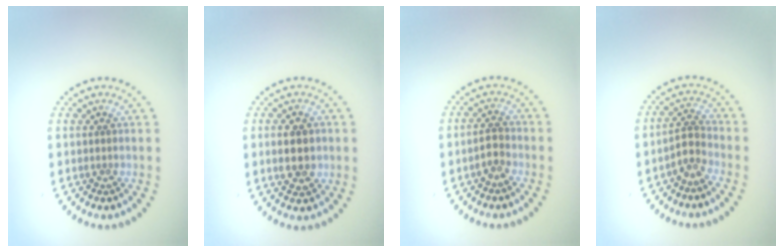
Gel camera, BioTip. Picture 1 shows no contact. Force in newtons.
{"total": 4.2, "press": 4.2, "slide": 0.1}
{"total": 1.7, "press": 1.6, "slide": 0.5}
{"total": 1.7, "press": 1.4, "slide": 1.1}